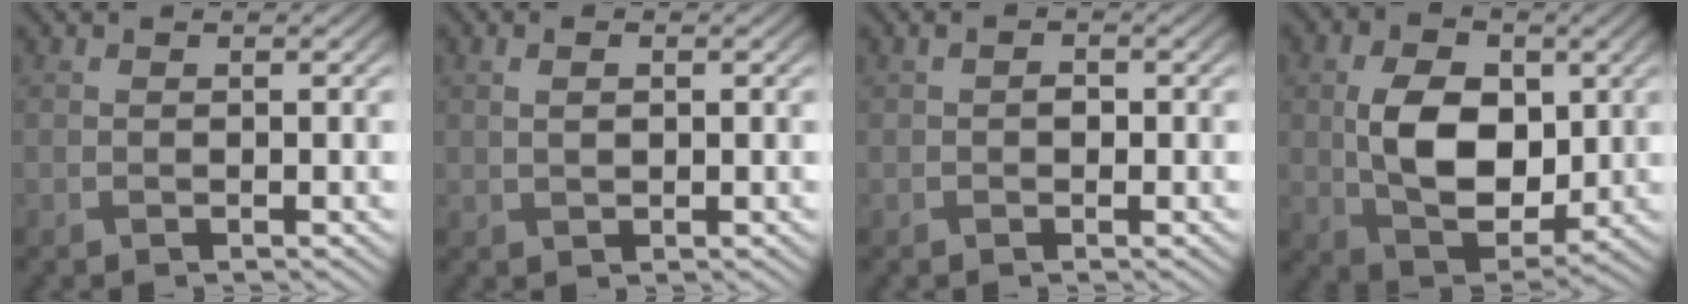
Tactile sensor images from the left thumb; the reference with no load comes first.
{"total": 1.6, "force": [0.5, 0.9, 1.3], "torque": [-0.025, -0.003, 0.012]}
{"total": 1.0, "force": [-0.1, 0.7, 0.7], "torque": [-0.013, -0.001, -0.004]}
{"total": 10.4, "force": [0.9, 6.8, 7.8], "torque": [-0.164, -0.010, 0.020]}